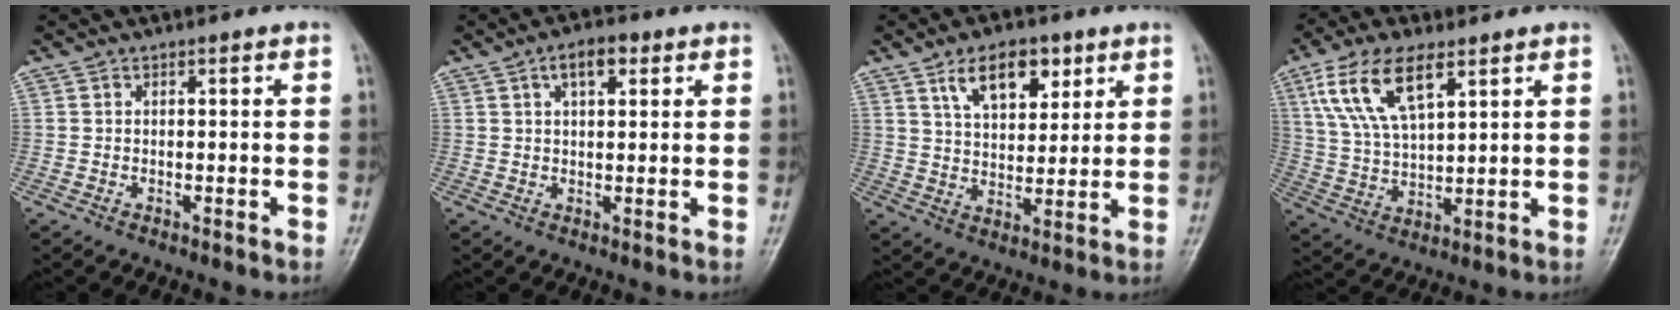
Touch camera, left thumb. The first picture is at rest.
{"total": 5.0, "force": [2.3, 2.5, 3.7], "torque": [-0.050, 0.002, 0.033]}
{"total": 10.5, "force": [5.5, 5.8, 6.8], "torque": [-0.082, -0.025, 0.095]}
{"total": 12.6, "force": [6.2, 5.5, 9.4], "torque": [-0.179, -0.011, 0.125]}